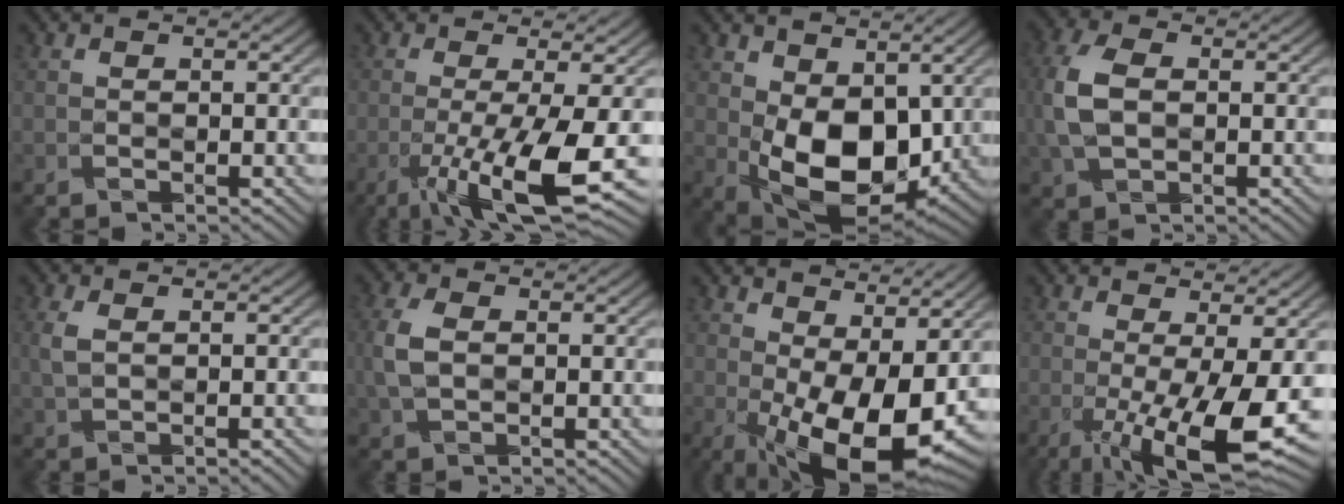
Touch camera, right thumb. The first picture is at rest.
{"total": 9.8, "force": [-3.2, 1.5, 9.2], "torque": [-0.145, -0.004, -0.055]}
{"total": 11.1, "force": [0.4, 6.7, 8.8], "torque": [-0.172, -0.012, 0.007]}
{"total": 7.4, "force": [-0.2, 4.8, 5.6], "torque": [-0.157, 0.002, -0.008]}
{"total": 3.1, "force": [0.0, 1.8, 2.6], "torque": [-0.070, 0.002, -0.002]}
{"total": 5.0, "force": [-0.1, 3.2, 3.8], "torque": [-0.104, 0.004, -0.007]}
{"total": 14.3, "force": [0.0, 5.8, 13.1], "torque": [-0.191, -0.002, 0.010]}
{"total": 10.7, "force": [-2.9, 2.2, 10.1], "torque": [-0.158, 0.000, -0.043]}